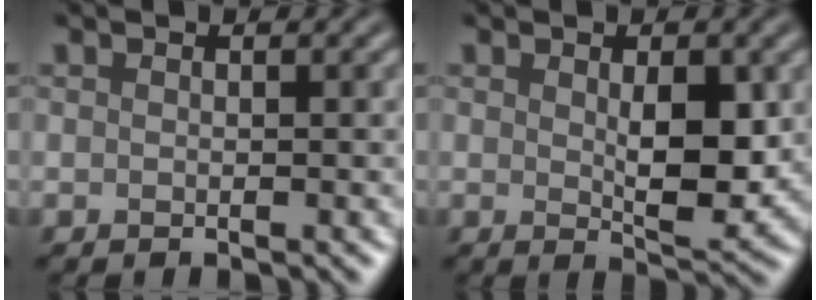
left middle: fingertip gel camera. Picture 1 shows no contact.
{"total": 4.1, "force": [0.4, 1.8, 3.7], "torque": [-0.063, -0.008, 0.014]}